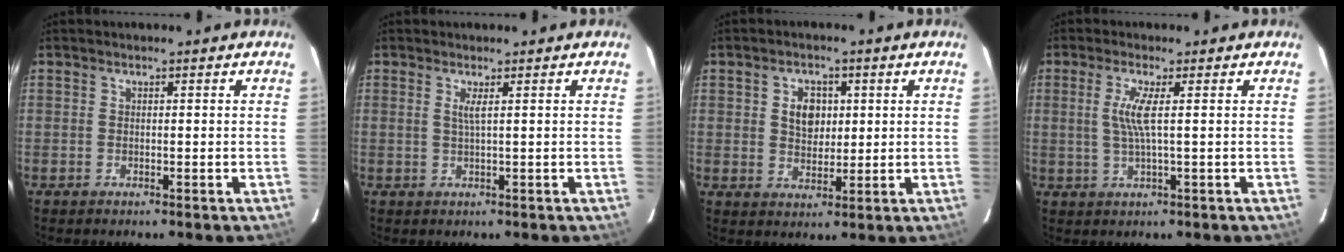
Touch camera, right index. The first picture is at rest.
{"total": 1.4, "force": [0.6, -0.4, 1.2], "torque": [-0.024, -0.002, 0.011]}
{"total": 5.4, "force": [1.2, 4.0, 3.4], "torque": [-0.054, 0.009, 0.026]}
{"total": 4.4, "force": [0.7, -0.3, 4.3], "torque": [-0.085, -0.003, 0.015]}